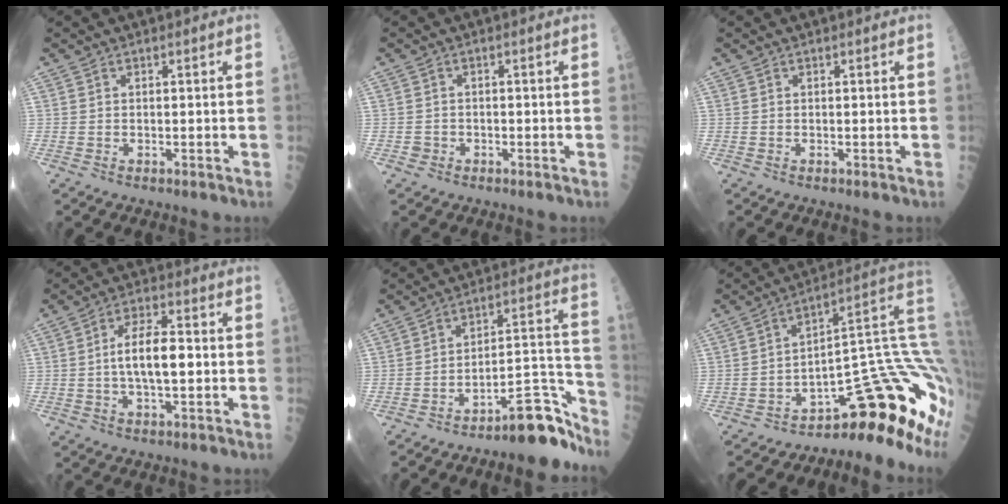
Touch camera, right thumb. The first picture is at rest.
{"total": 1.3, "force": [-0.6, 1.1, 0.1], "torque": [0.007, 0.007, -0.012]}
{"total": 0.0}
{"total": 9.0, "force": [-0.2, 3.5, 8.3], "torque": [-0.142, 0.013, -0.008]}
{"total": 13.0, "force": [-10.1, 3.3, 7.5], "torque": [-0.074, 0.118, -0.158]}
{"total": 15.7, "force": [-8.3, 4.1, 12.6], "torque": [-0.082, 0.122, -0.118]}